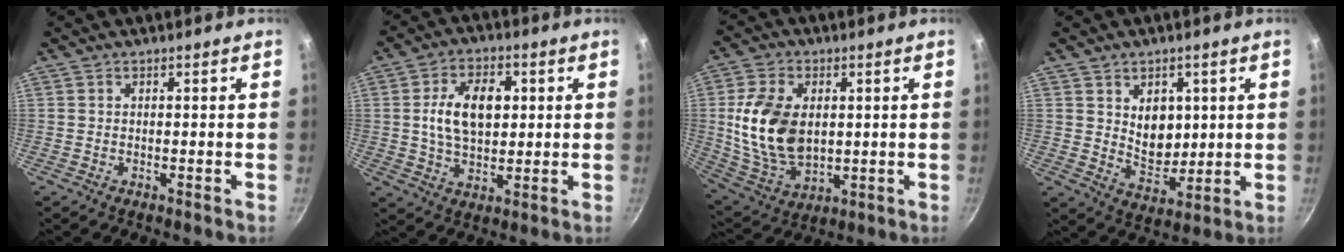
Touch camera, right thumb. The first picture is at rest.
{"total": 11.5, "force": [1.8, 7.3, 8.7], "torque": [-0.125, 0.002, 0.028]}
{"total": 15.8, "force": [1.6, 10.4, 11.8], "torque": [-0.210, -0.016, 0.042]}
{"total": 8.5, "force": [2.2, 6.3, 5.3], "torque": [-0.054, -0.031, 0.045]}